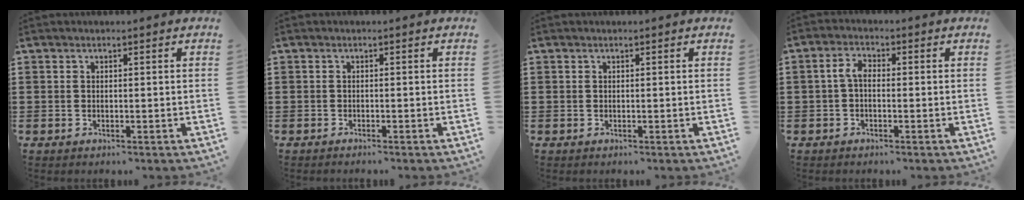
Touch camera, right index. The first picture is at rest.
{"total": 0.5, "force": [-0.5, -0.1, 0.1], "torque": [-0.003, -0.002, -0.010]}
{"total": 0.0}
{"total": 3.0, "force": [-0.3, 1.4, 2.6], "torque": [-0.060, 0.001, -0.008]}